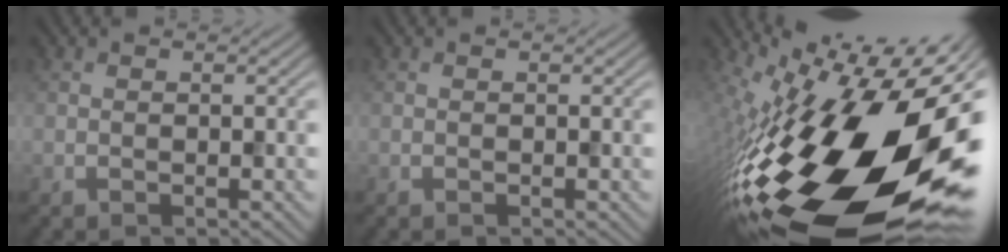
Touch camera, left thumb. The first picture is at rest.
{"total": 0.0}
{"total": 21.4, "force": [-3.4, 9.4, 18.9], "torque": [-0.351, -0.048, -0.058]}